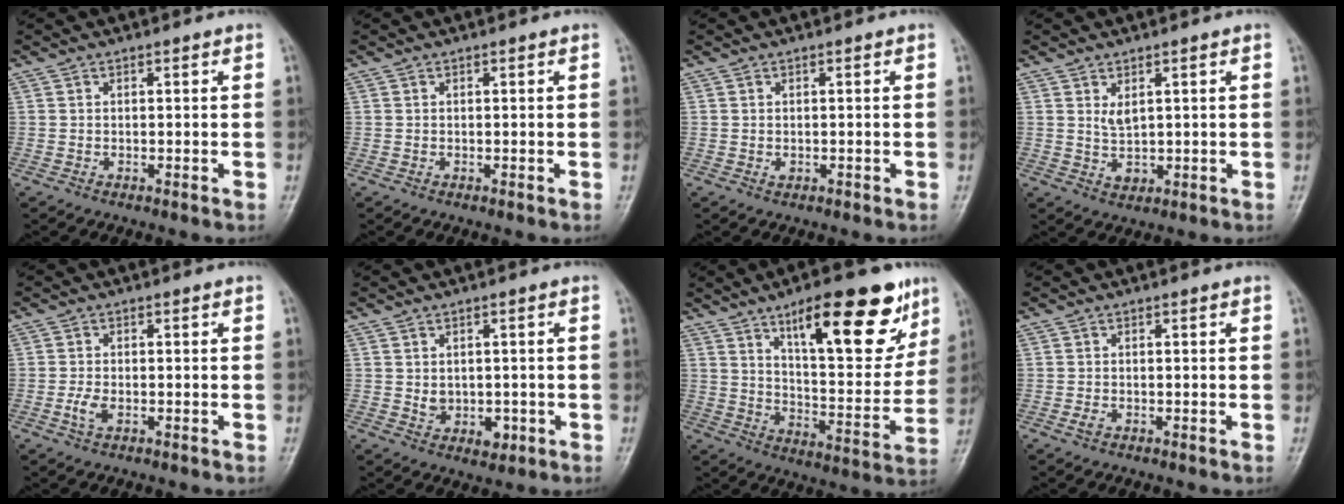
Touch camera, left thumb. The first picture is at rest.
{"total": 0.0}
{"total": 0.8, "force": [-0.2, 0.6, 0.5], "torque": [-0.006, 0.000, -0.001]}
{"total": 3.0, "force": [1.1, 1.8, 2.1], "torque": [-0.031, -0.015, 0.028]}
{"total": 2.4, "force": [-0.8, 1.2, 1.9], "torque": [-0.045, 0.003, -0.018]}
{"total": 4.5, "force": [-0.4, 3.6, 2.7], "torque": [-0.023, -0.002, 0.007]}
{"total": 21.3, "force": [12.1, 7.5, 15.8], "torque": [-0.186, -0.053, 0.190]}
{"total": 1.1, "force": [-0.5, 0.6, 0.7], "torque": [-0.017, 0.000, -0.011]}